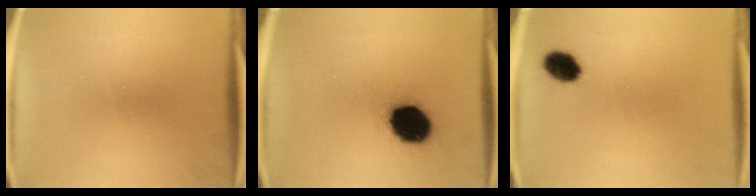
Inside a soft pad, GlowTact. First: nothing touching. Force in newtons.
{"total": 15.7}
{"total": 4.1}